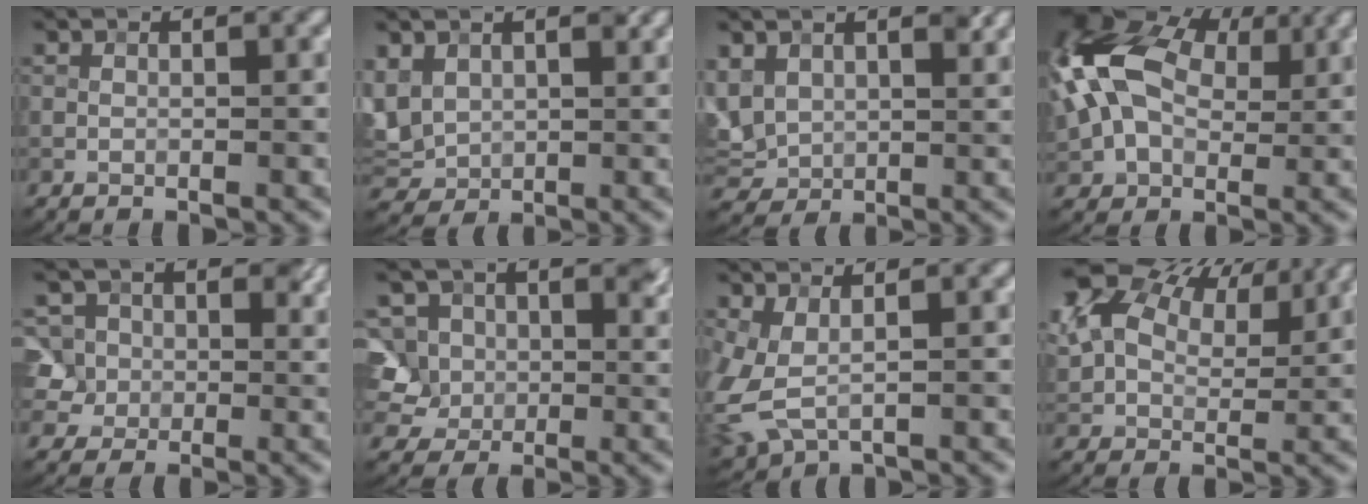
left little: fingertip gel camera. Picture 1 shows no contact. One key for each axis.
{"total": 4.8, "fx": 1.9, "fy": 3.7, "fz": 2.5, "tx": -0.078, "ty": 0.003, "tz": 0.042}
{"total": 5.2, "fx": 2.2, "fy": 3.7, "fz": 2.8, "tx": -0.086, "ty": 0.001, "tz": 0.047}
{"total": 13.2, "fx": 2.8, "fy": 8.5, "fz": 9.7, "tx": -0.214, "ty": 0.023, "tz": 0.036}
{"total": 9.2, "fx": 3.2, "fy": 7.6, "fz": 4.0, "tx": -0.069, "ty": 0.021, "tz": 0.037}
{"total": 9.2, "fx": 3.2, "fy": 7.3, "fz": 4.6, "tx": -0.080, "ty": 0.014, "tz": 0.033}
{"total": 3.8, "fx": 0.0, "fy": 2.1, "fz": 3.1, "tx": -0.089, "ty": -0.011, "tz": 0.002}
{"total": 12.9, "fx": 7.1, "fy": 6.9, "fz": 8.2, "tx": -0.185, "ty": 0.033, "tz": 0.118}